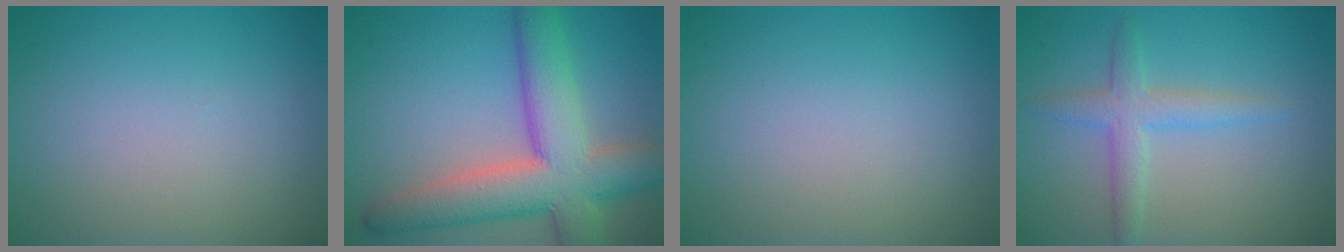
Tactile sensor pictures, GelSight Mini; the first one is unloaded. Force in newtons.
{"total": 9.8, "press": 9.8, "slide": 0.8}
{"total": 0.0}
{"total": 2.9, "press": 2.9, "slide": 0.1}